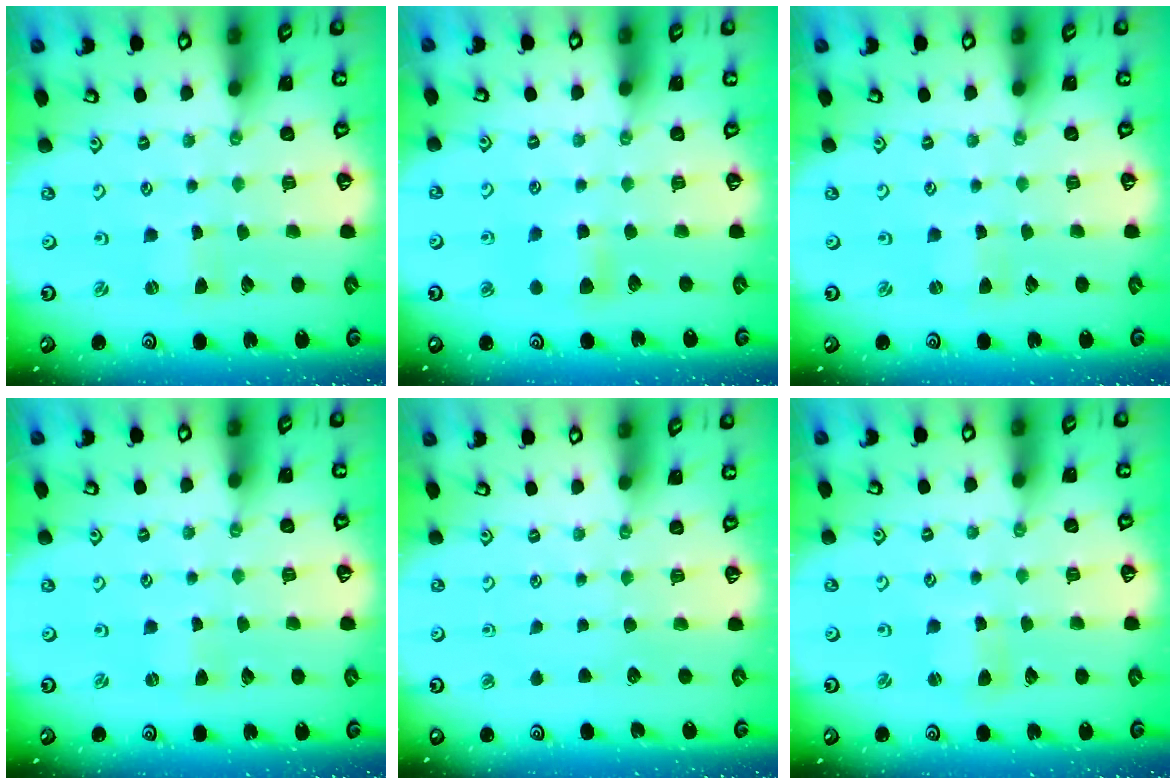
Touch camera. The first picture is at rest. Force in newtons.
{"total": 5.2, "press": 5.2, "slide": 0.6}
{"total": 0.0}
{"total": 0.0}
{"total": 0.0}
{"total": 2.2, "press": 2.2, "slide": 0.3}